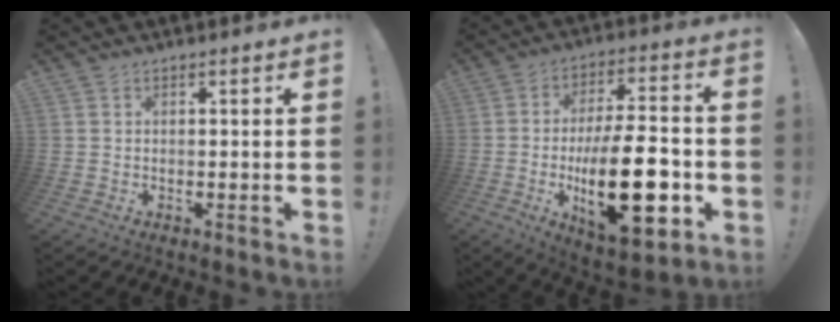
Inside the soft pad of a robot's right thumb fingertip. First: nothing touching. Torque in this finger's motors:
{"motor_torque": [2.27, 2.73, 1.60, -1.17, 0.54]}